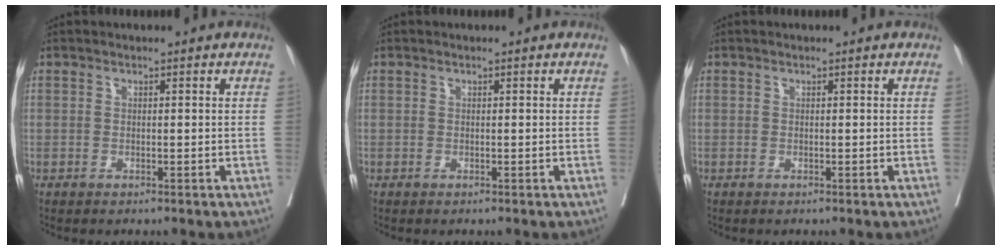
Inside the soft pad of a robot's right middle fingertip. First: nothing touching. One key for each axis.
{"total": 0.0}
{"total": 0.0}